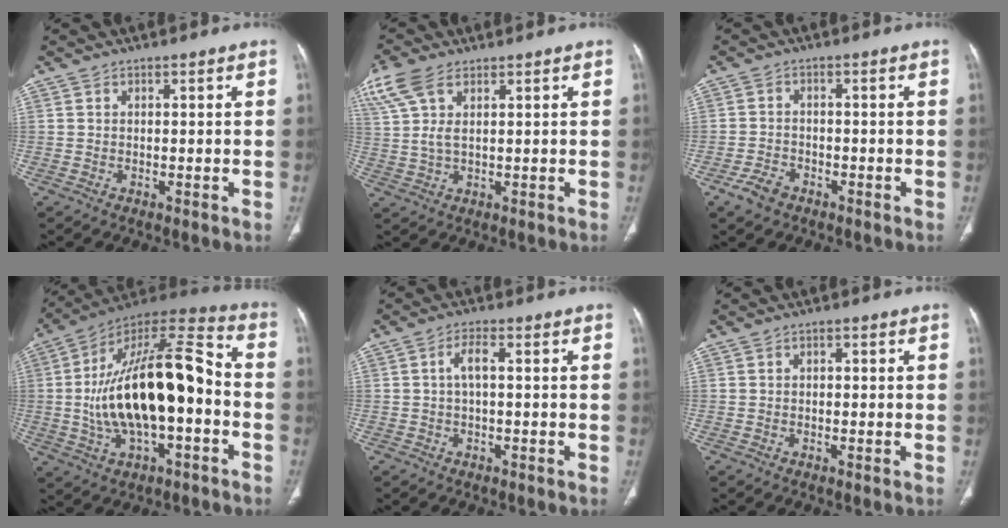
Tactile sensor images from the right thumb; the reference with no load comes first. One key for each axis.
{"total": 9.4, "fx": 5.1, "fy": 4.4, "fz": 6.6, "tx": -0.171, "ty": 0.007, "tz": 0.109}
{"total": 3.8, "fx": -2.4, "fy": 2.3, "fz": 1.7, "tx": -0.037, "ty": 0.012, "tz": -0.041}
{"total": 25.1, "fx": -2.4, "fy": 10.9, "fz": 22.5, "tx": -0.400, "ty": 0.043, "tz": -0.039}
{"total": 2.8, "fx": 0.2, "fy": 1.1, "fz": 2.6, "tx": -0.056, "ty": 0.010, "tz": 0.001}
{"total": 0.6, "fx": 0.0, "fy": 0.4, "fz": 0.4, "tx": -0.002, "ty": 0.002, "tz": -0.003}